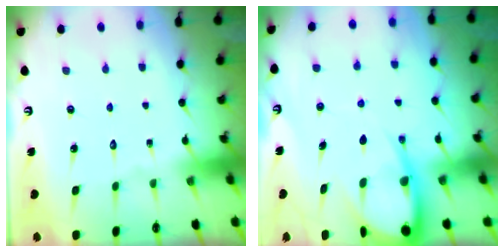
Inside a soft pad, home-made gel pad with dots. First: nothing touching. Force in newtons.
{"total": 8.5, "press": 8.5, "slide": 0.9}